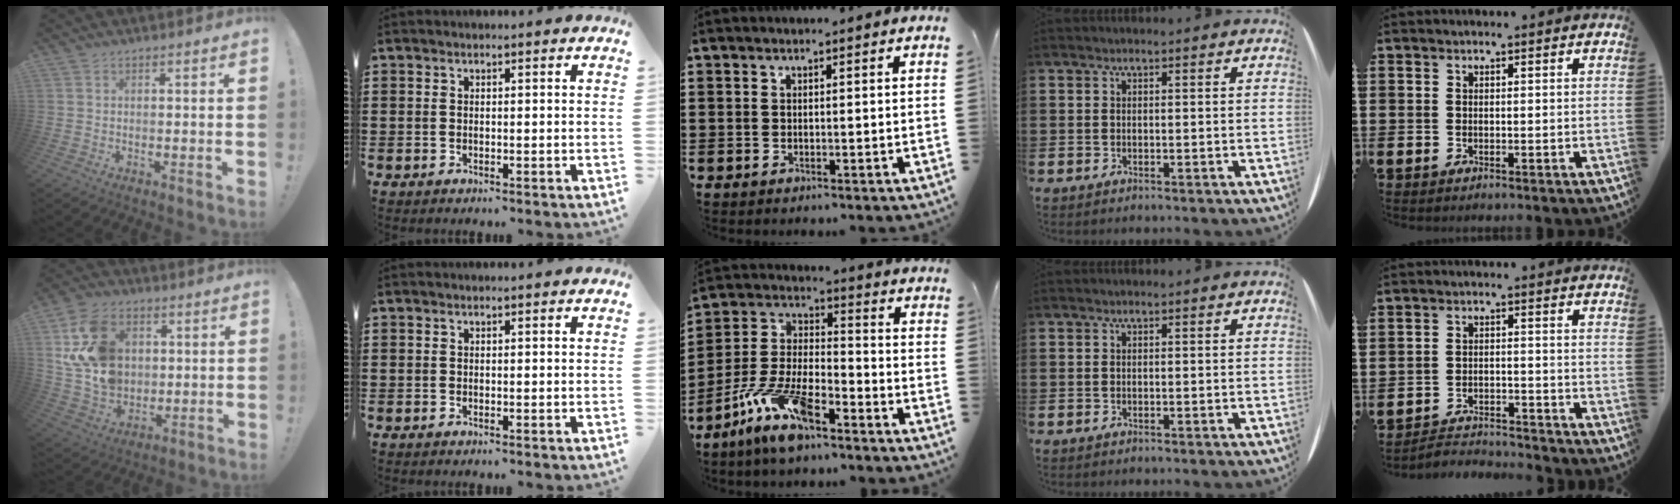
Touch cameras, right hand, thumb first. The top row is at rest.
{"thumb": {"total": 18.5, "force": [4.4, 14.3, 10.8], "torque": [-0.203, -0.012, 0.090]}, "middle": {"total": 10.4, "force": [-7.7, 2.8, 6.4], "torque": [-0.150, 0.005, -0.154]}, "little": {"total": 2.8, "force": [-2.8, 0.1, -0.1], "torque": [-0.006, 0.003, -0.062]}}